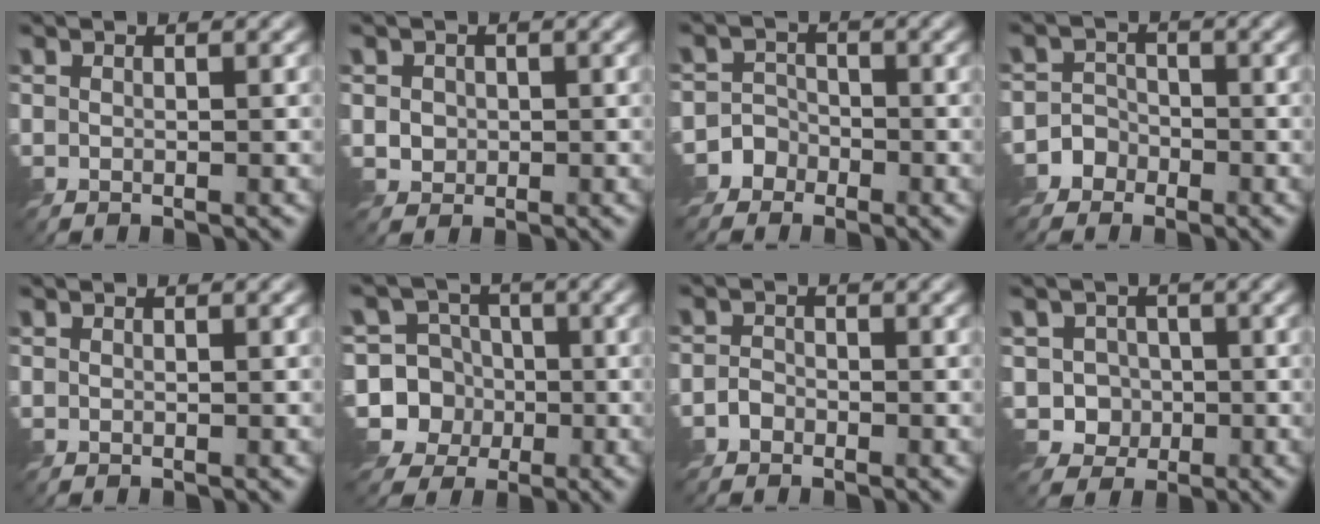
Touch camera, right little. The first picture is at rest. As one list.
[{"total": 1.6, "force": [0.2, 1.5, 0.6], "torque": [-0.009, -0.001, 0.011]}, {"total": 4.0, "force": [-3.0, 2.7, 0.2], "torque": [0.022, 0.000, -0.056]}, {"total": 3.7, "force": [-2.7, 2.5, 0.2], "torque": [0.021, 0.001, -0.053]}, {"total": 0.0}, {"total": 11.1, "force": [-2.8, 10.5, 2.1], "torque": [-0.077, 0.000, -0.066]}, {"total": 1.3, "force": [-0.9, 0.9, 0.3], "torque": [-0.003, 0.005, -0.023]}, {"total": 3.6, "force": [-0.8, 3.4, 0.7], "torque": [0.006, 0.006, -0.025]}]